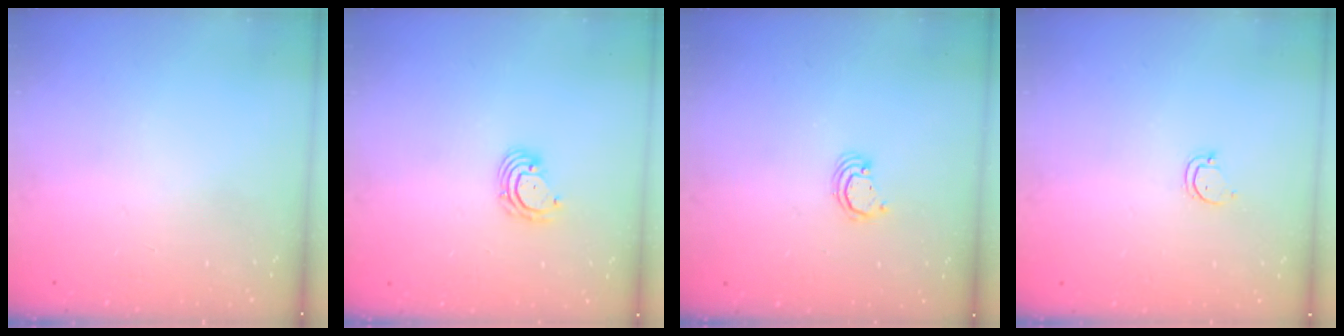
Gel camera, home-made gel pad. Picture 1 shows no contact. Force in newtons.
{"total": 4.5, "press": 4.5, "slide": 0.5}
{"total": 2.3, "press": 2.3, "slide": 0.3}
{"total": 2.6, "press": 2.6, "slide": 0.3}